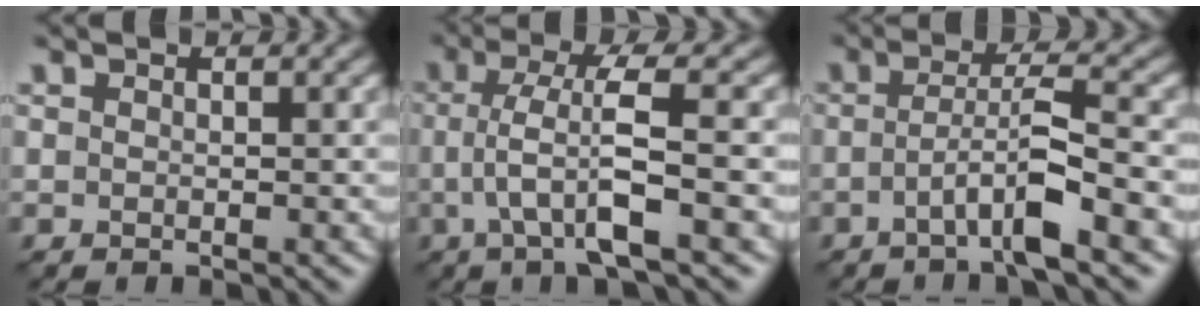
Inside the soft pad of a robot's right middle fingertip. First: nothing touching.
{"total": 5.8, "force": [-0.7, 1.0, 5.6], "torque": [-0.108, 0.006, -0.013]}
{"total": 5.1, "force": [-1.7, 0.6, 4.8], "torque": [-0.079, 0.011, -0.040]}